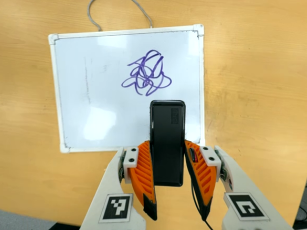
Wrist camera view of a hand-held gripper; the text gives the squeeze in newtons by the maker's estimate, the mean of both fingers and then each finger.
{"total": 3.7, "left": 2.3, "right": 5.1}